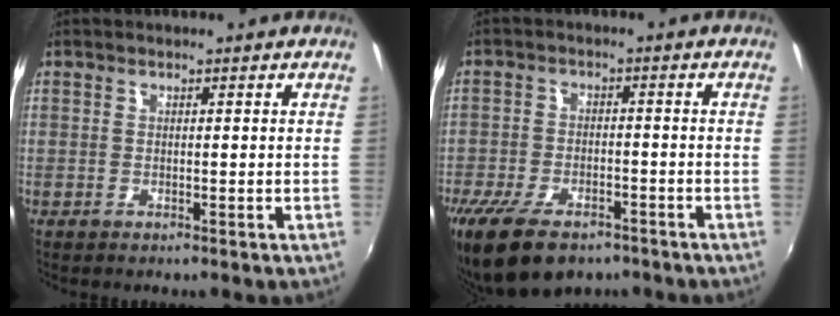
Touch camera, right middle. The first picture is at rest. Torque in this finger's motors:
{"motor_torque": [1.25, -0.89, 0.49, 0.21]}